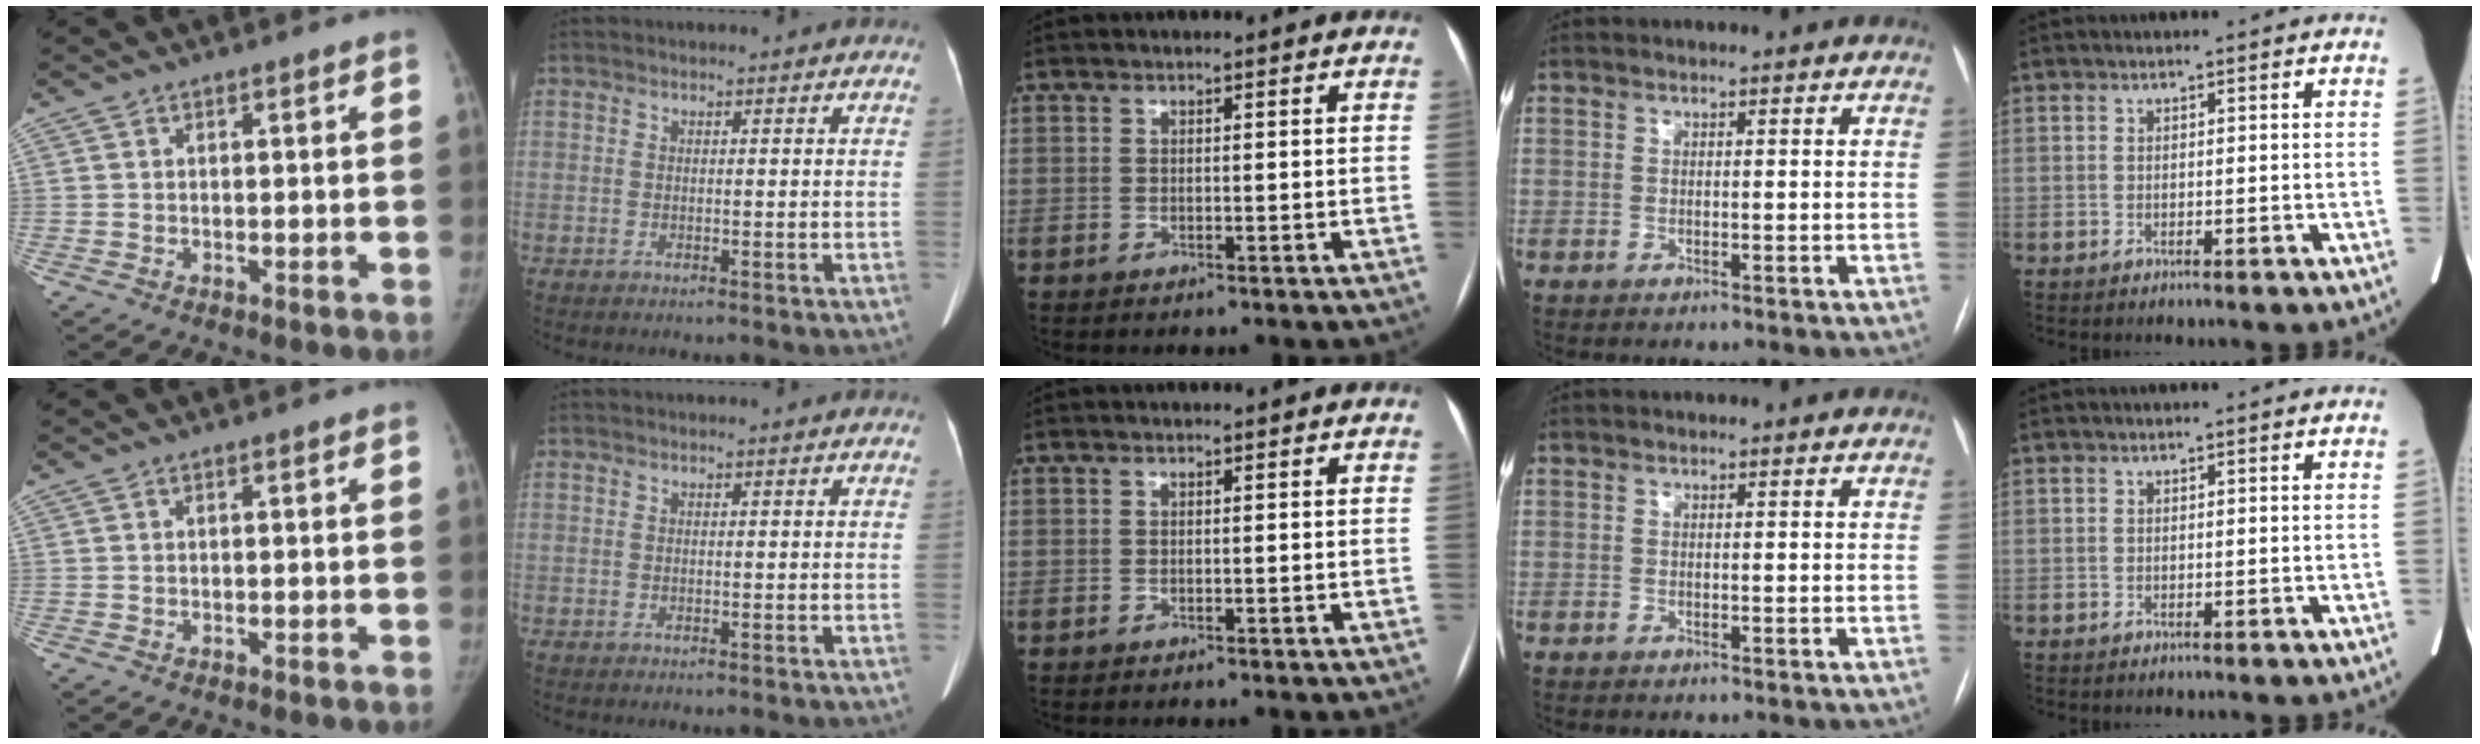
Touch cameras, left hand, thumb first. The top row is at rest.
{}